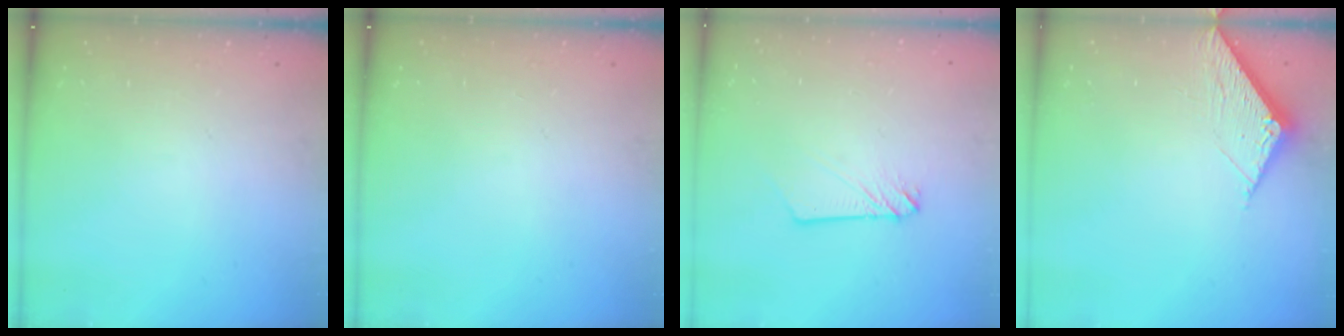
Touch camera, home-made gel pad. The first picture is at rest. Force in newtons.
{"total": 0.0}
{"total": 3.0, "press": 3.0, "slide": 0.2}
{"total": 6.1, "press": 6.1, "slide": 0.3}